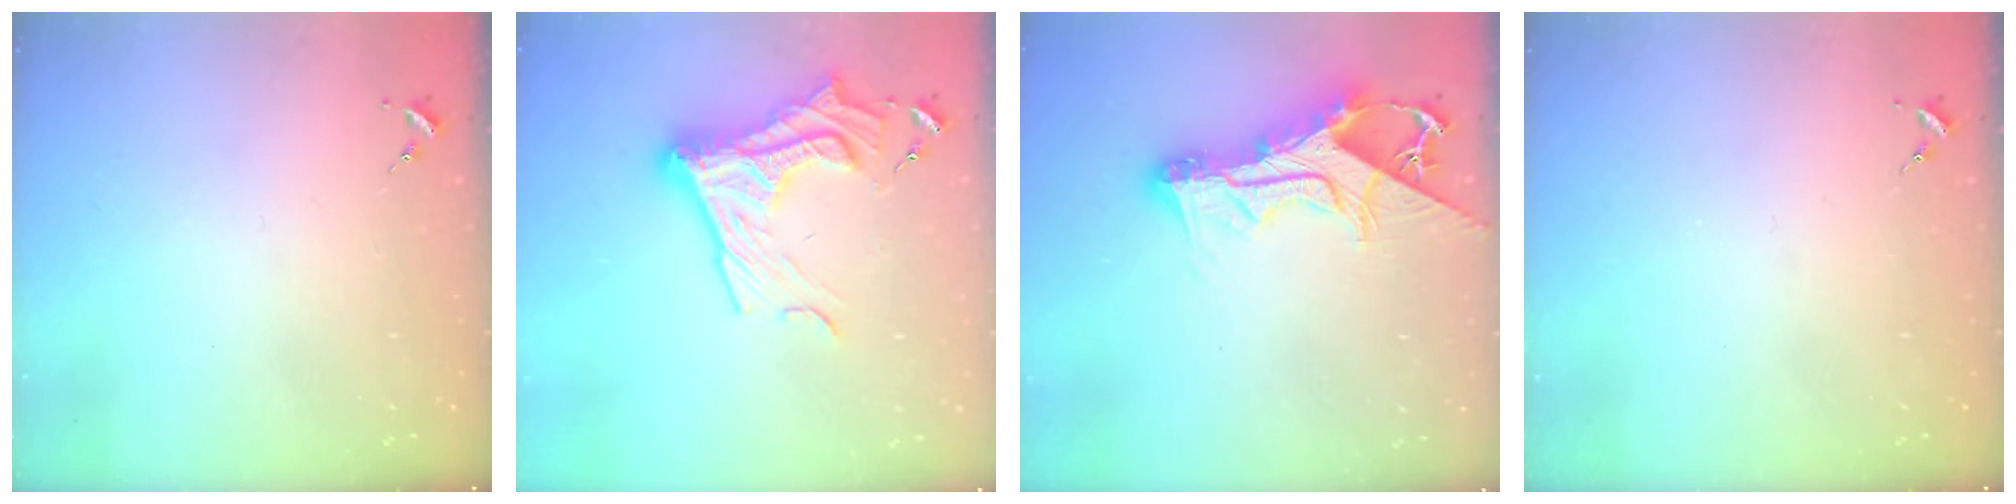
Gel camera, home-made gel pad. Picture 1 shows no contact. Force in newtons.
{"total": 18.9, "press": 18.8, "slide": 1.8}
{"total": 15.5, "press": 15.4, "slide": 1.6}
{"total": 0.0}